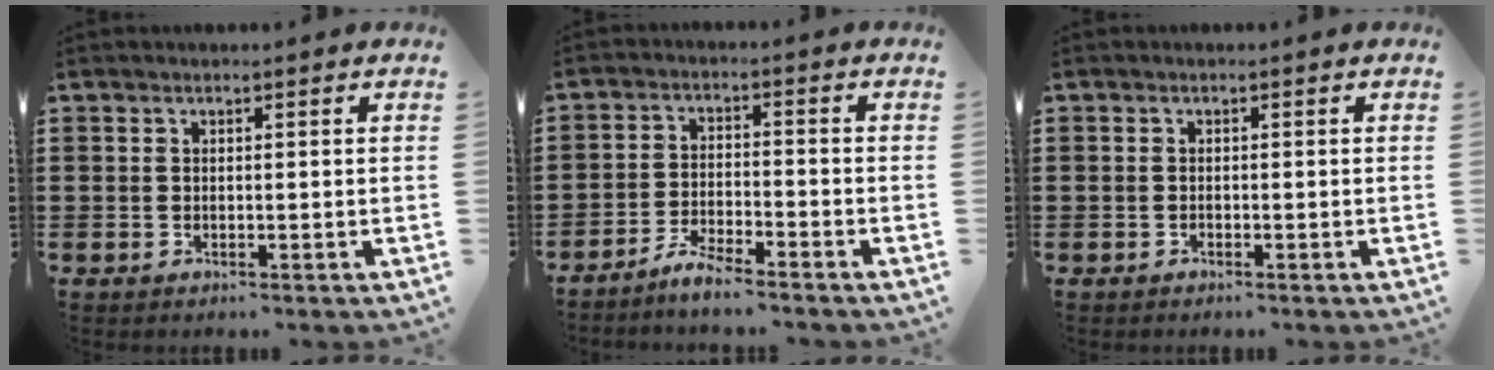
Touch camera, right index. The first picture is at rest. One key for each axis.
{"total": 4.0, "fx": -3.8, "fy": -0.1, "fz": 1.1, "tx": -0.028, "ty": 0.000, "tz": -0.078}
{"total": 0.5, "fx": -0.4, "fy": 0.3, "fz": 0.0, "tx": 0.000, "ty": 0.003, "tz": -0.011}